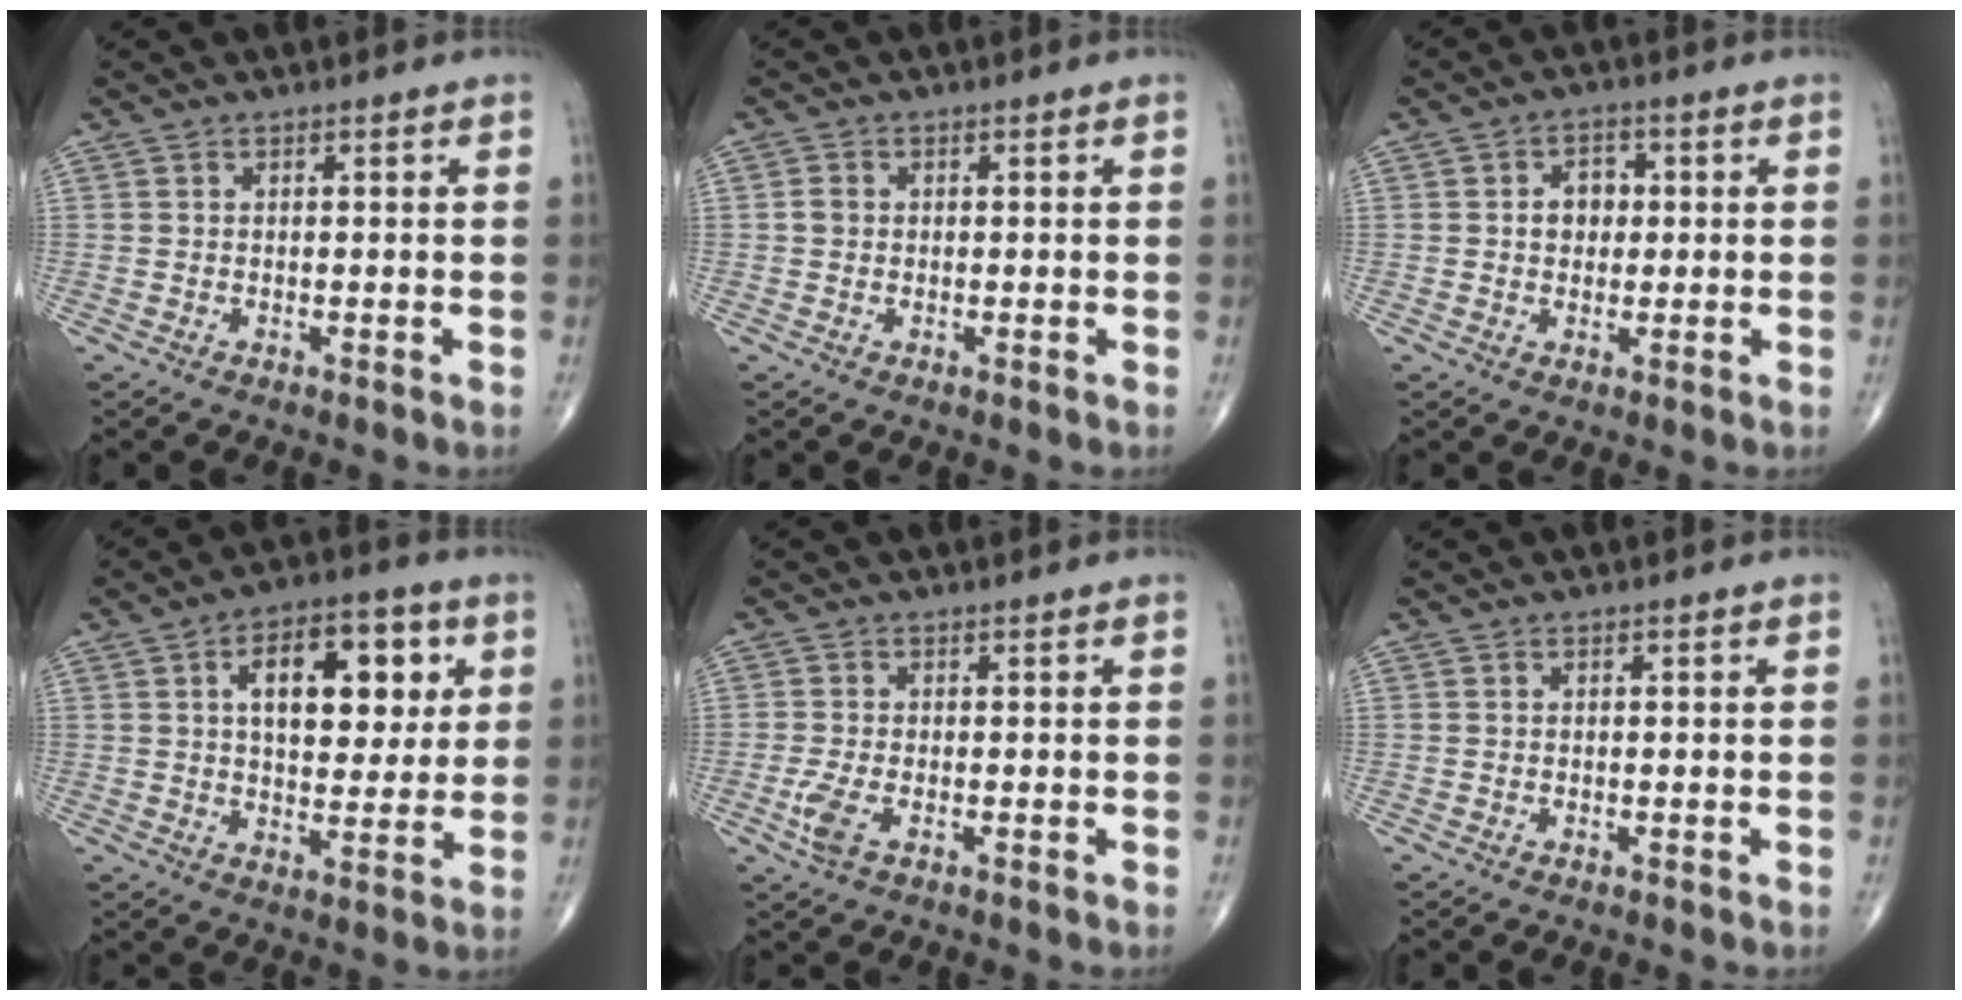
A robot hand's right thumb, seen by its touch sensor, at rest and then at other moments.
{"total": 1.5, "force": [0.0, 1.3, 0.7], "torque": [-0.009, 0.003, 0.000]}
{"total": 4.3, "force": [0.3, 3.5, 2.6], "torque": [-0.017, 0.010, 0.000]}
{"total": 15.2, "force": [4.4, 8.2, 12.0], "torque": [-0.135, 0.000, 0.067]}
{"total": 3.4, "force": [-1.0, 1.5, 2.9], "torque": [-0.073, 0.000, -0.019]}
{"total": 0.0}